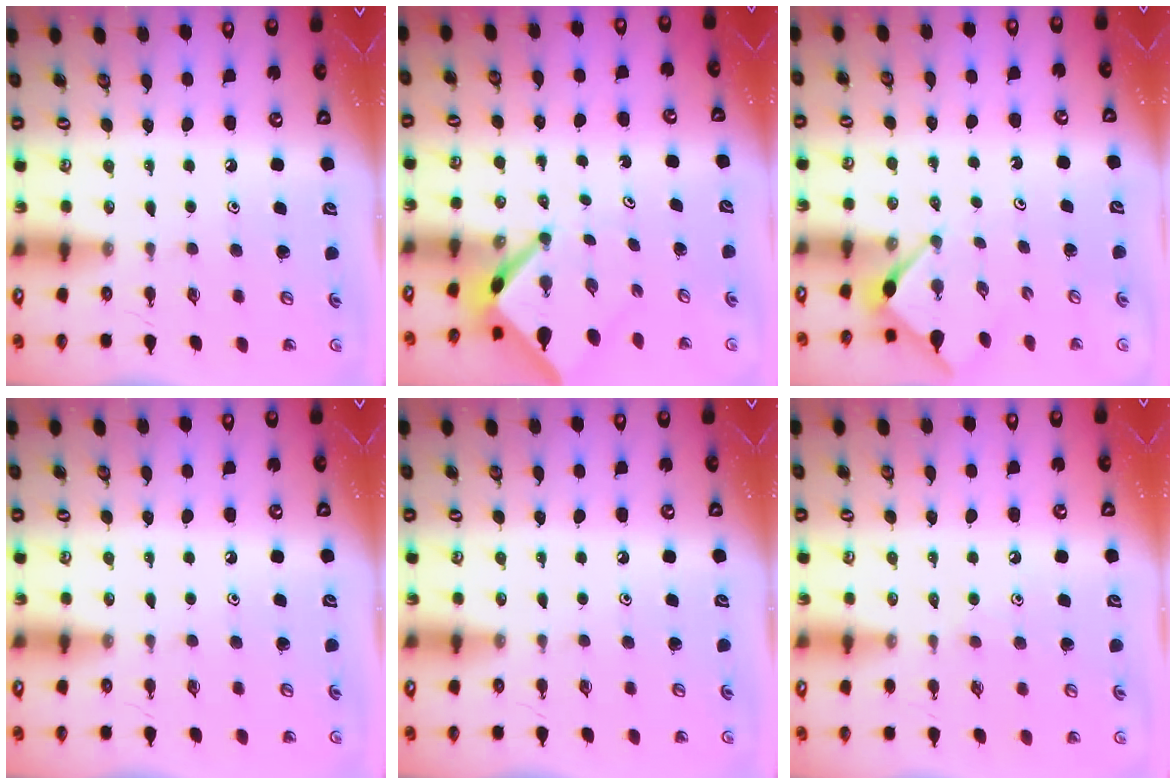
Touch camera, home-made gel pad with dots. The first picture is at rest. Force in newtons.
{"total": 3.6, "press": 3.6, "slide": 0.2}
{"total": 2.8, "press": 2.8, "slide": 0.3}
{"total": 0.0}
{"total": 0.0}
{"total": 3.9, "press": 3.8, "slide": 0.7}